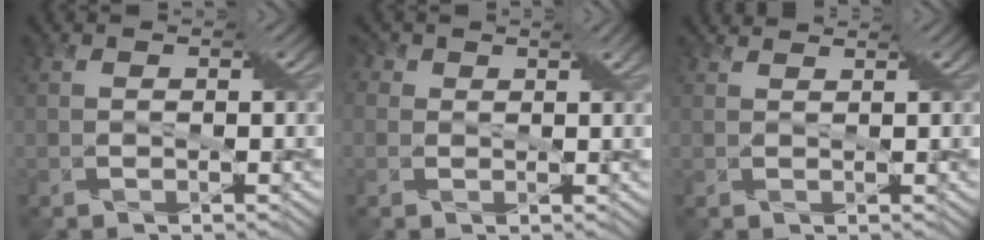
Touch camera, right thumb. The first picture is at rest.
{"total": 3.3, "force": [1.6, 2.3, 1.7], "torque": [-0.021, 0.014, -0.005]}
{"total": 2.0, "force": [1.9, -0.3, 0.6], "torque": [-0.022, 0.006, 0.024]}